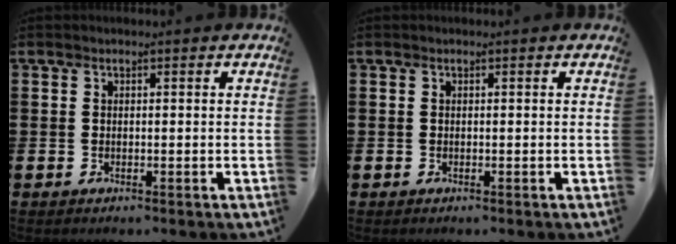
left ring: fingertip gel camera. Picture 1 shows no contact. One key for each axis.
{"total": 0.0}